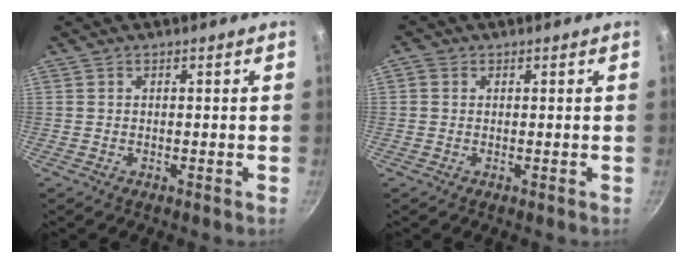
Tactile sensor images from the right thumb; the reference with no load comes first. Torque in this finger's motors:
{"motor_torque": [-0.51, 0.72, 0.59, 0.02, 0.24]}